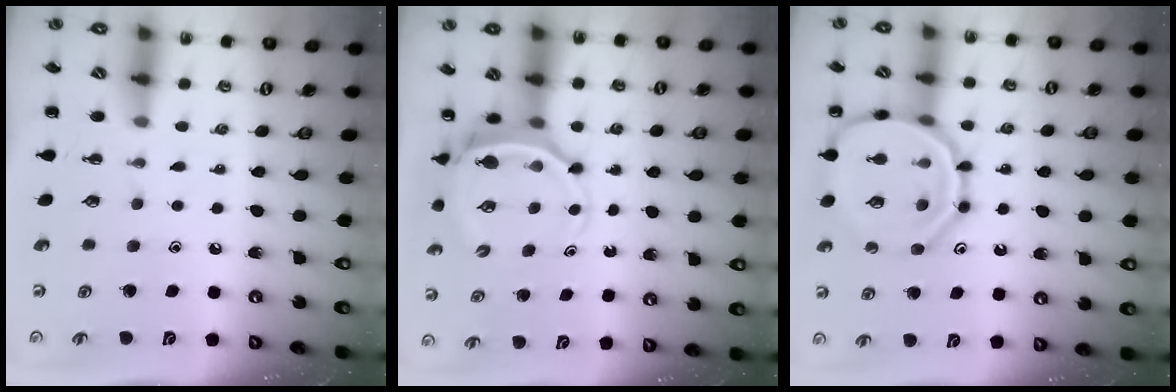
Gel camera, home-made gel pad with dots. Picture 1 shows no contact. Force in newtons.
{"total": 6.4, "press": 6.4, "slide": 0.6}
{"total": 16.9, "press": 16.8, "slide": 1.7}